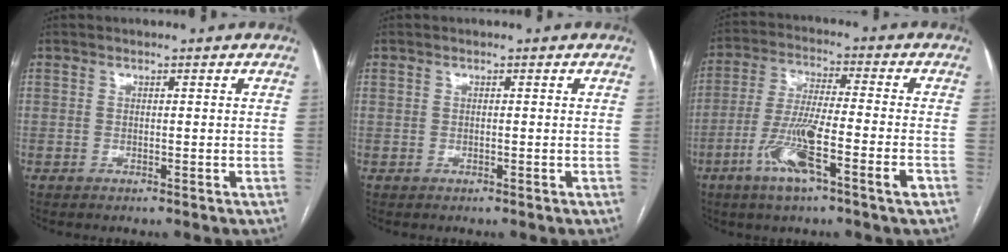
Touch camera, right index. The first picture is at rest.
{"total": 0.0}
{"total": 11.6, "force": [-5.1, 0.5, 10.4], "torque": [-0.198, -0.008, -0.095]}